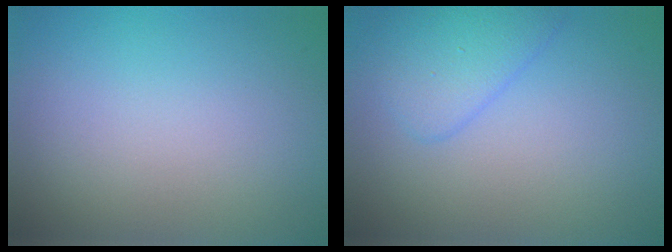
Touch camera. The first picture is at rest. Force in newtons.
{"total": 2.9, "press": 2.9, "slide": 0.3}